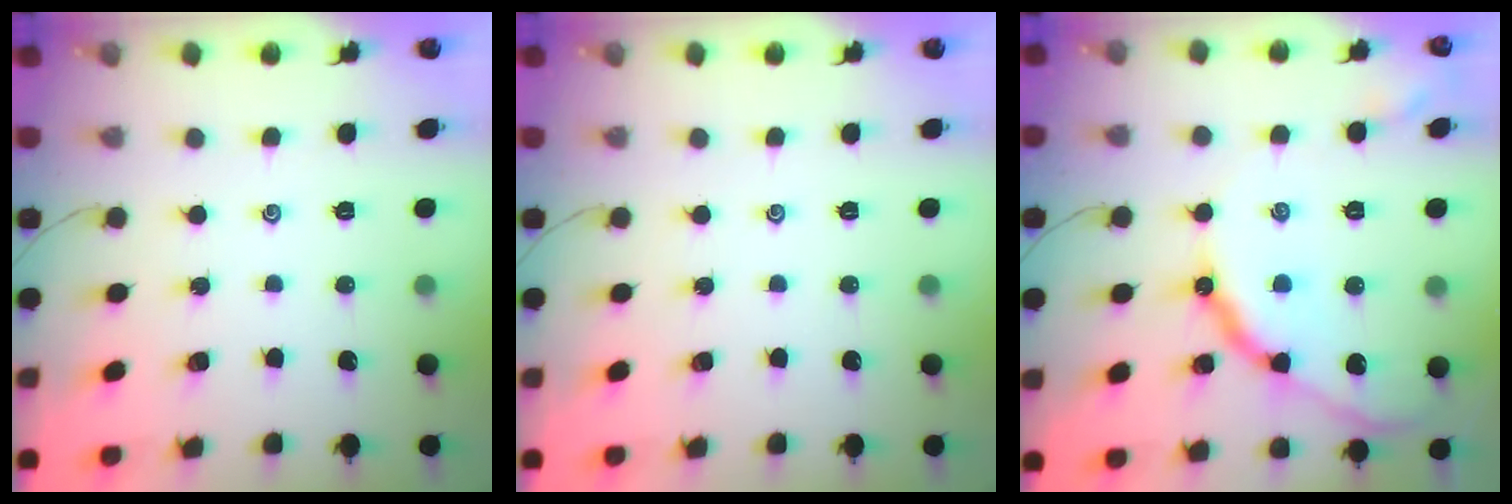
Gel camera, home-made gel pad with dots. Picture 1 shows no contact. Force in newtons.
{"total": 0.0}
{"total": 12.9, "press": 12.9, "slide": 0.4}